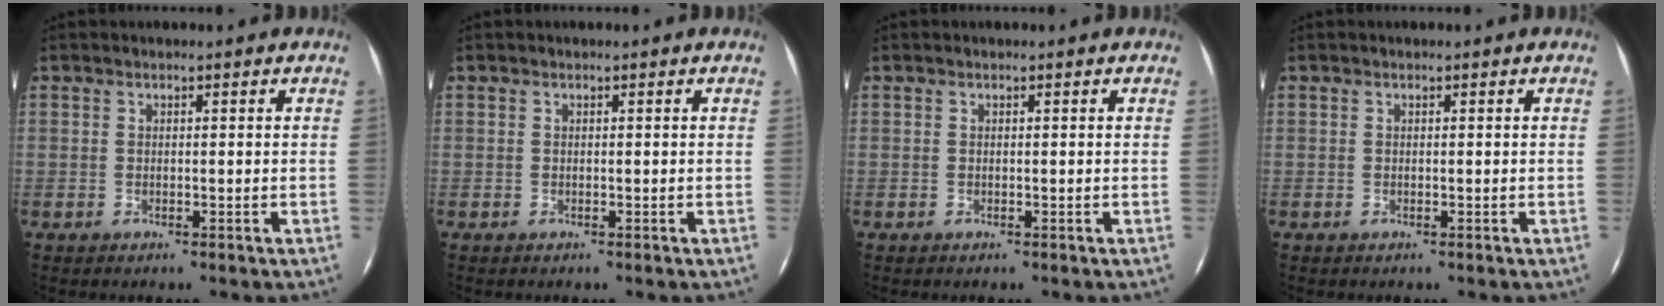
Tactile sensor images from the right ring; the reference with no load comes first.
{"total": 0.0}
{"total": 0.0}
{"total": 0.0}